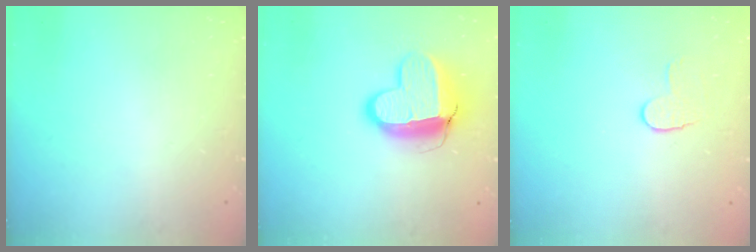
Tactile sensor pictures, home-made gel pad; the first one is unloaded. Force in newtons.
{"total": 13.1, "press": 13.0, "slide": 1.3}
{"total": 6.1, "press": 6.1, "slide": 0.5}